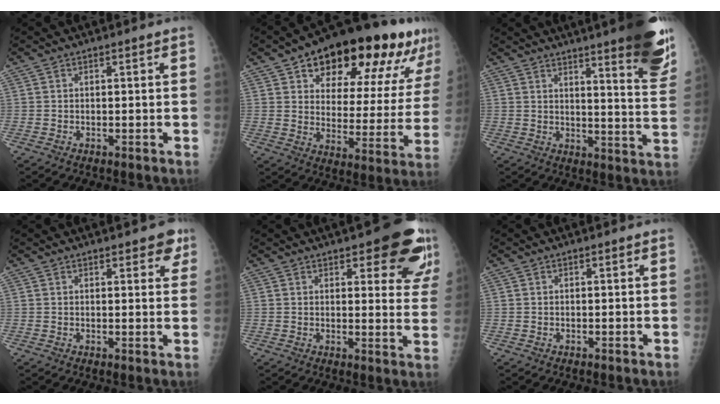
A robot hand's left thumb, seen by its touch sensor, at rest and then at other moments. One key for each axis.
{"total": 26.1, "fx": 16.3, "fy": 11.4, "fz": 16.9, "tx": -0.205, "ty": -0.039, "tz": 0.232}
{"total": 18.5, "fx": 12.8, "fy": 2.6, "fz": 13.2, "tx": -0.144, "ty": -0.078, "tz": 0.157}
{"total": 4.2, "fx": 2.8, "fy": 1.9, "fz": 2.4, "tx": 0.001, "ty": -0.010, "tz": 0.031}
{"total": 12.9, "fx": 8.2, "fy": 4.5, "fz": 9.0, "tx": -0.067, "ty": -0.042, "tz": 0.088}
{"total": 0.0}